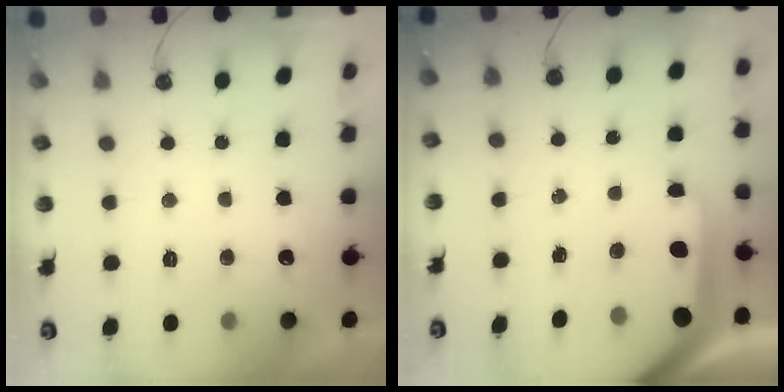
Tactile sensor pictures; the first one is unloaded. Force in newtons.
{"total": 9.7, "press": 9.7, "slide": 1.1}